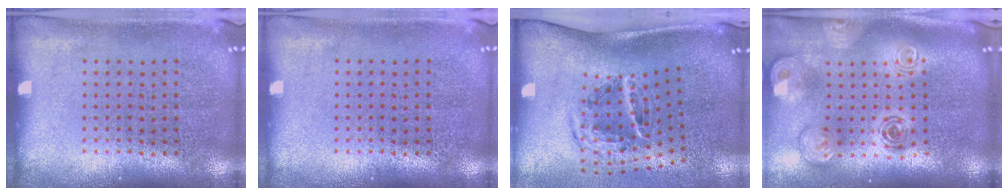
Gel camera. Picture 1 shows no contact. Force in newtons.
{"total": 0.0}
{"total": 2.0, "press": 1.2, "slide": 1.5}
{"total": 2.2, "press": 1.8, "slide": 1.4}